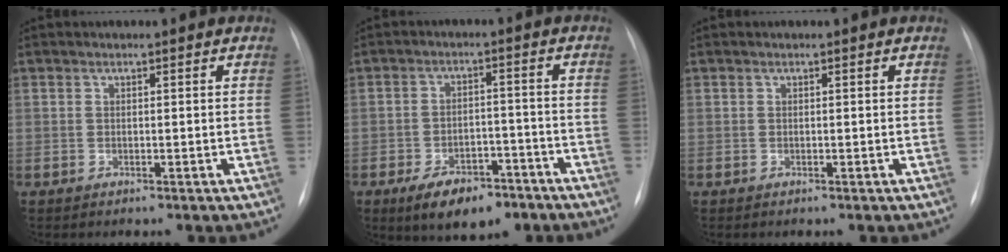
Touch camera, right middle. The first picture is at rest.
{"total": 9.4, "force": [-6.2, 4.5, 5.6], "torque": [-0.088, 0.000, -0.094]}
{"total": 0.0}